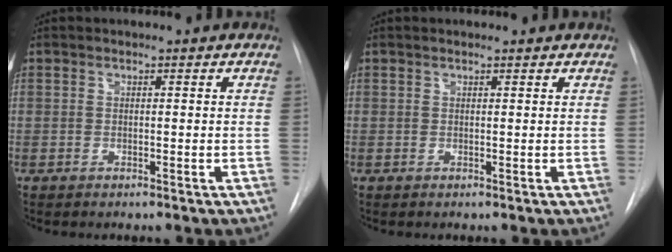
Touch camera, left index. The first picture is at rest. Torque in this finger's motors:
{"motor_torque": [-0.39, -0.18, -0.64, 0.02]}